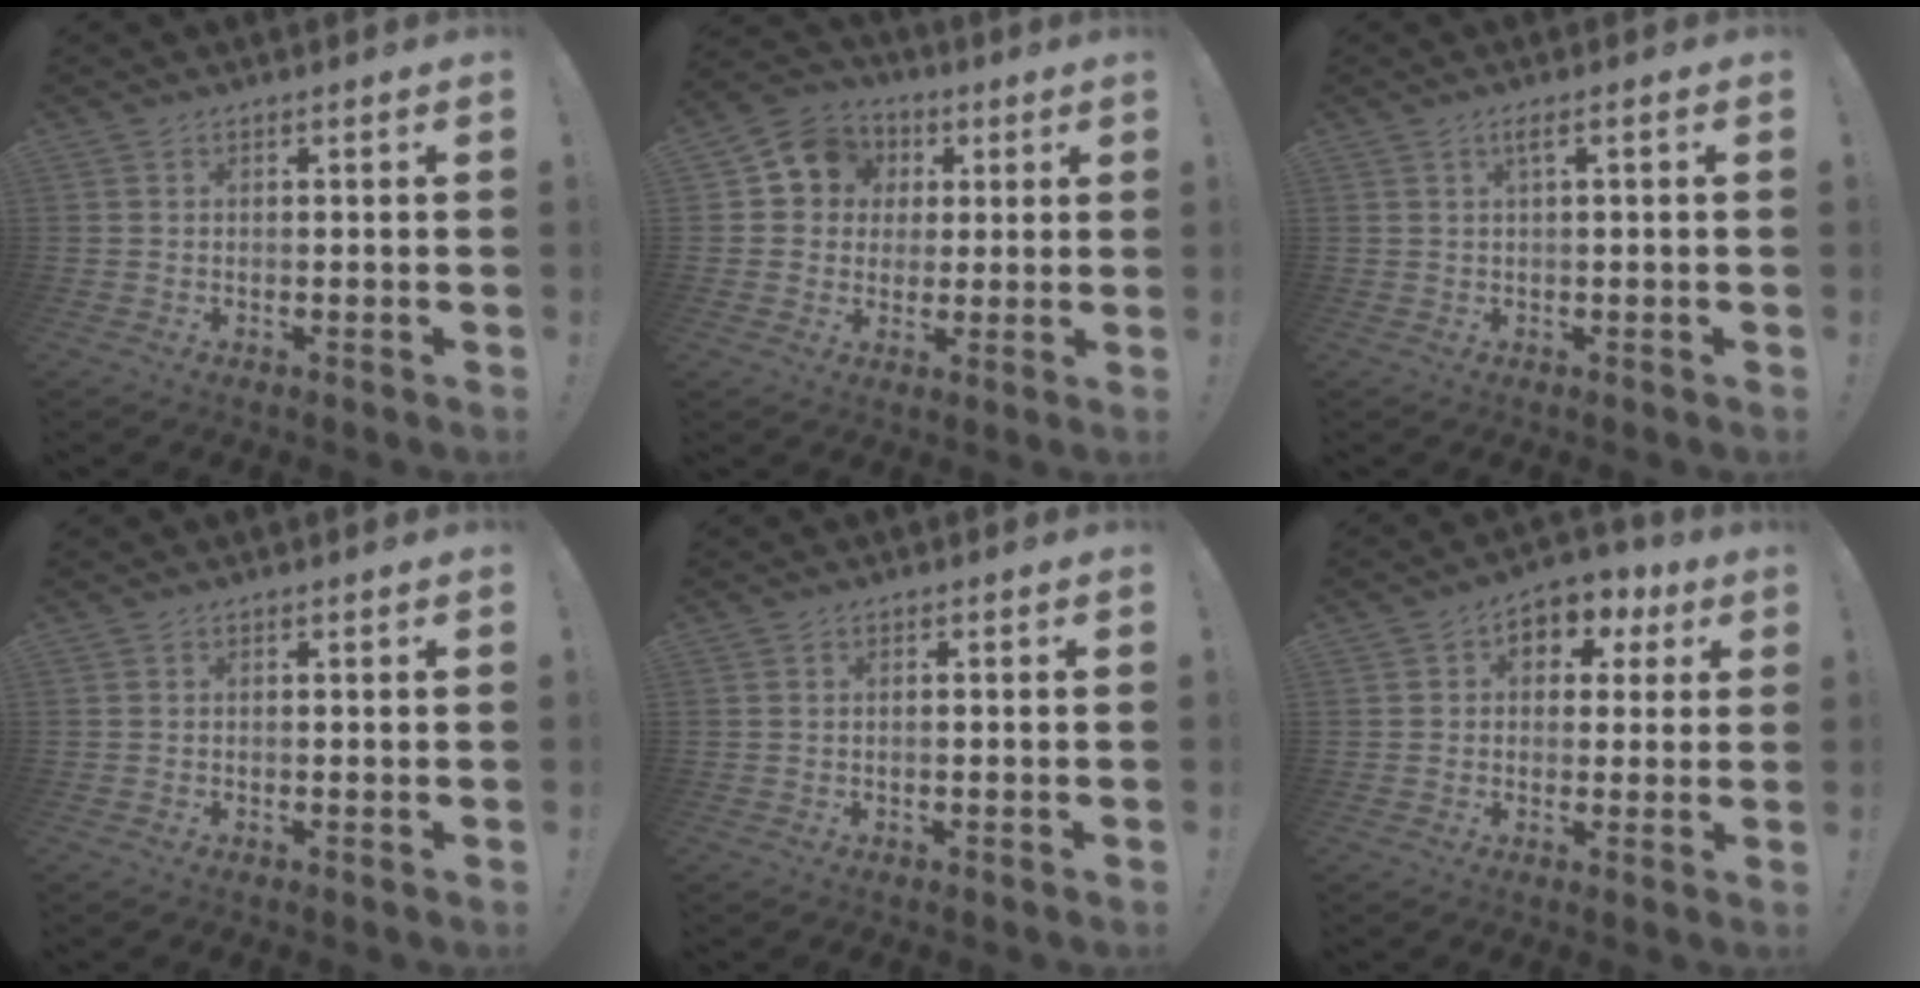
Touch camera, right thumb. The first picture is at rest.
{"total": 10.4, "force": [2.3, 9.4, 3.8], "torque": [-0.050, 0.004, 0.050]}
{"total": 2.5, "force": [0.4, -0.1, 2.5], "torque": [-0.044, 0.001, 0.003]}
{"total": 0.0}
{"total": 0.9, "force": [-0.4, -0.1, 0.8], "torque": [-0.009, -0.001, -0.009]}
{"total": 6.6, "force": [1.1, 5.7, 3.2], "torque": [-0.032, 0.001, 0.023]}